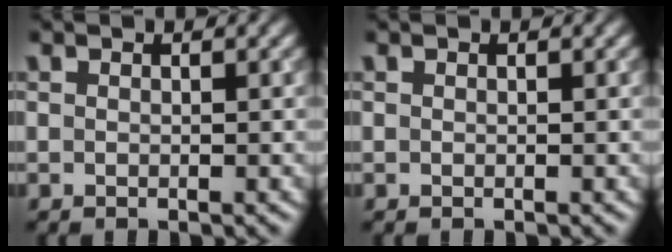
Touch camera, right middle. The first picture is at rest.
{"total": 0.0}